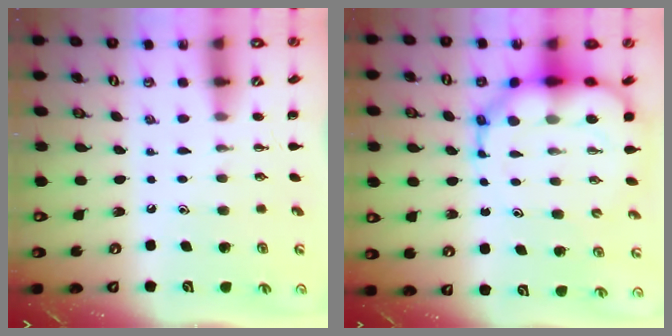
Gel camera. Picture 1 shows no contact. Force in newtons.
{"total": 12.5, "press": 12.0, "slide": 3.5}